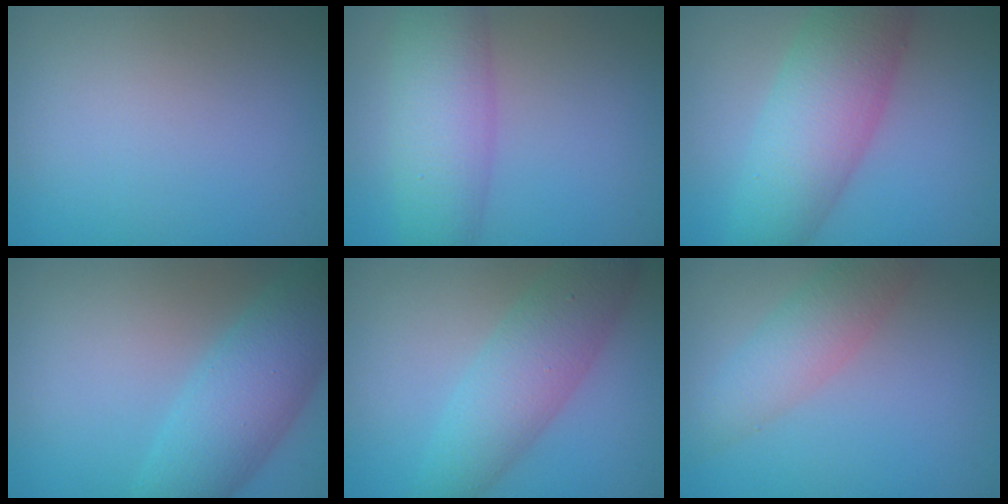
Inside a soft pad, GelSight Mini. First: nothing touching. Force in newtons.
{"total": 6.7, "press": 6.7, "slide": 0.2}
{"total": 8.5, "press": 8.5, "slide": 0.1}
{"total": 6.9, "press": 6.9, "slide": 0.2}
{"total": 5.8, "press": 5.8, "slide": 0.2}
{"total": 3.8, "press": 3.8, "slide": 0.1}